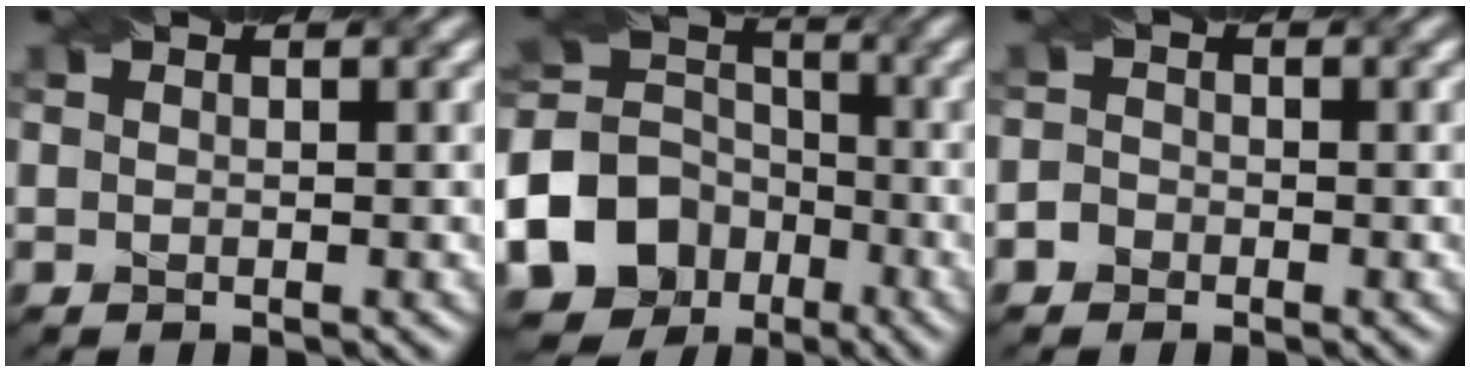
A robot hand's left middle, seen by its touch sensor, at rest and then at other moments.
{"total": 13.6, "force": [-6.3, 11.2, 4.4], "torque": [-0.105, -0.042, -0.127]}
{"total": 1.5, "force": [-1.0, 1.0, 0.0], "torque": [0.017, 0.002, -0.023]}